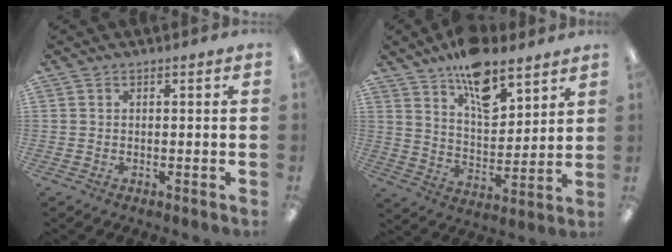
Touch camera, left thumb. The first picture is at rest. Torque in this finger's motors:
{"motor_torque": [1.70, 1.04, 1.12, -1.04, 0.35]}